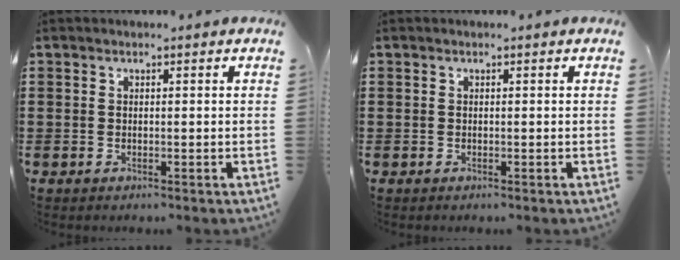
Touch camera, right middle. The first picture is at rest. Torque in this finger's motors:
{"motor_torque": [0.11, -0.11, 0.00, 0.00]}